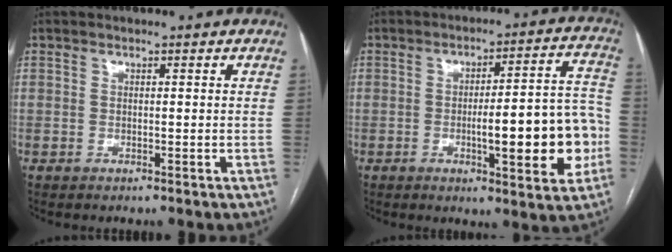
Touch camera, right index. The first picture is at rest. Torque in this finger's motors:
{"motor_torque": [1.81, -0.32, 0.60, 0.12]}